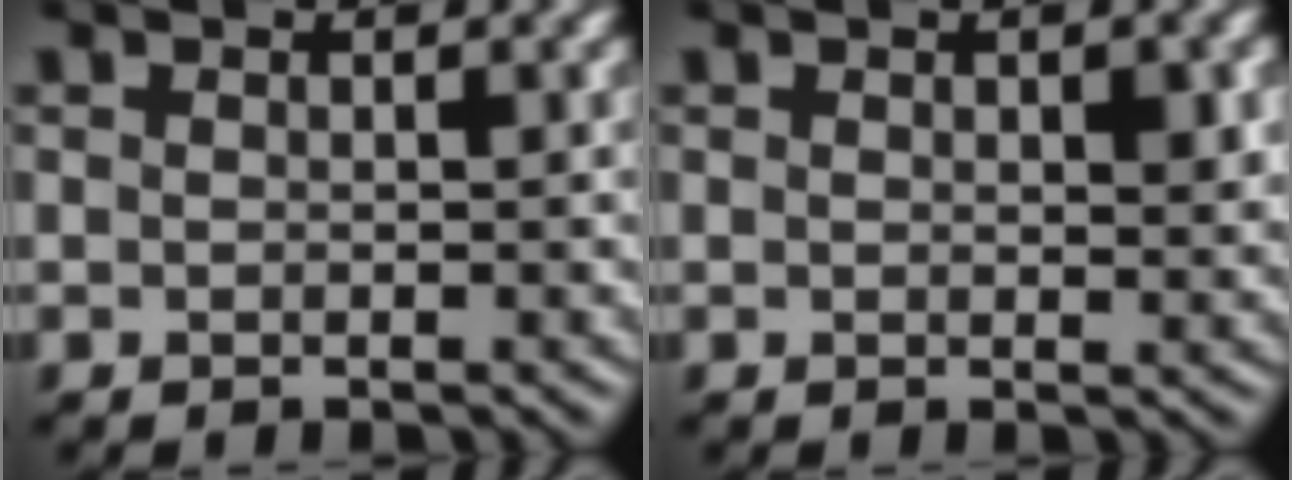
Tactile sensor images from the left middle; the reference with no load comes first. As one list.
[{"total": 2.1, "force": [0.6, 0.7, 1.9], "torque": [-0.024, -0.002, 0.013]}]